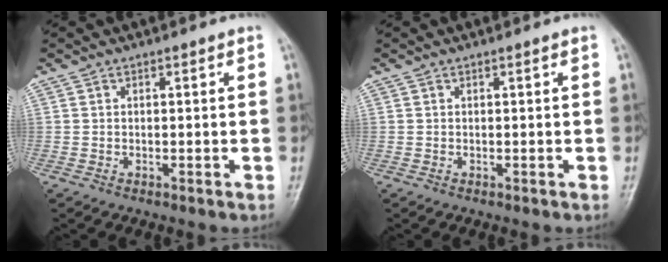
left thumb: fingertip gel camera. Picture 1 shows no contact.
{"total": 0.0}